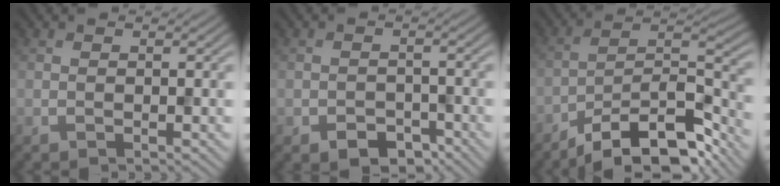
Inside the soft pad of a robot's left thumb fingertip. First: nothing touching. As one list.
[{"total": 3.4, "force": [-2.2, 2.1, 1.5], "torque": [-0.026, -0.007, -0.039]}, {"total": 13.7, "force": [-10.6, 4.0, 7.7], "torque": [-0.141, 0.002, -0.185]}]